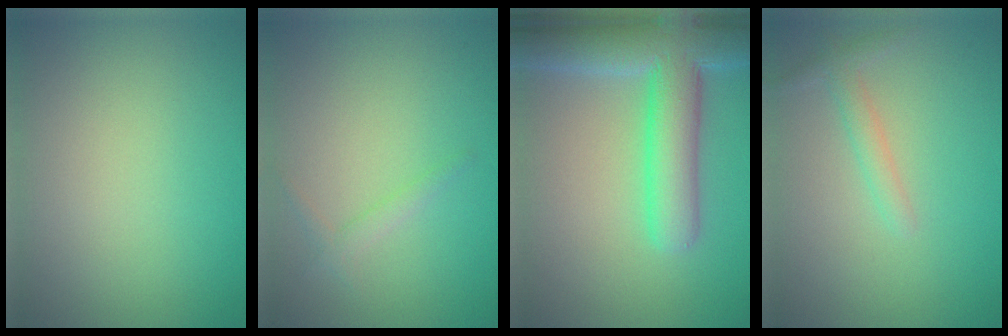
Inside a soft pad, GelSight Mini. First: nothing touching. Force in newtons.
{"total": 1.1, "press": 1.1, "slide": 0.1}
{"total": 8.3, "press": 8.3, "slide": 0.7}
{"total": 1.6, "press": 1.6, "slide": 0.1}